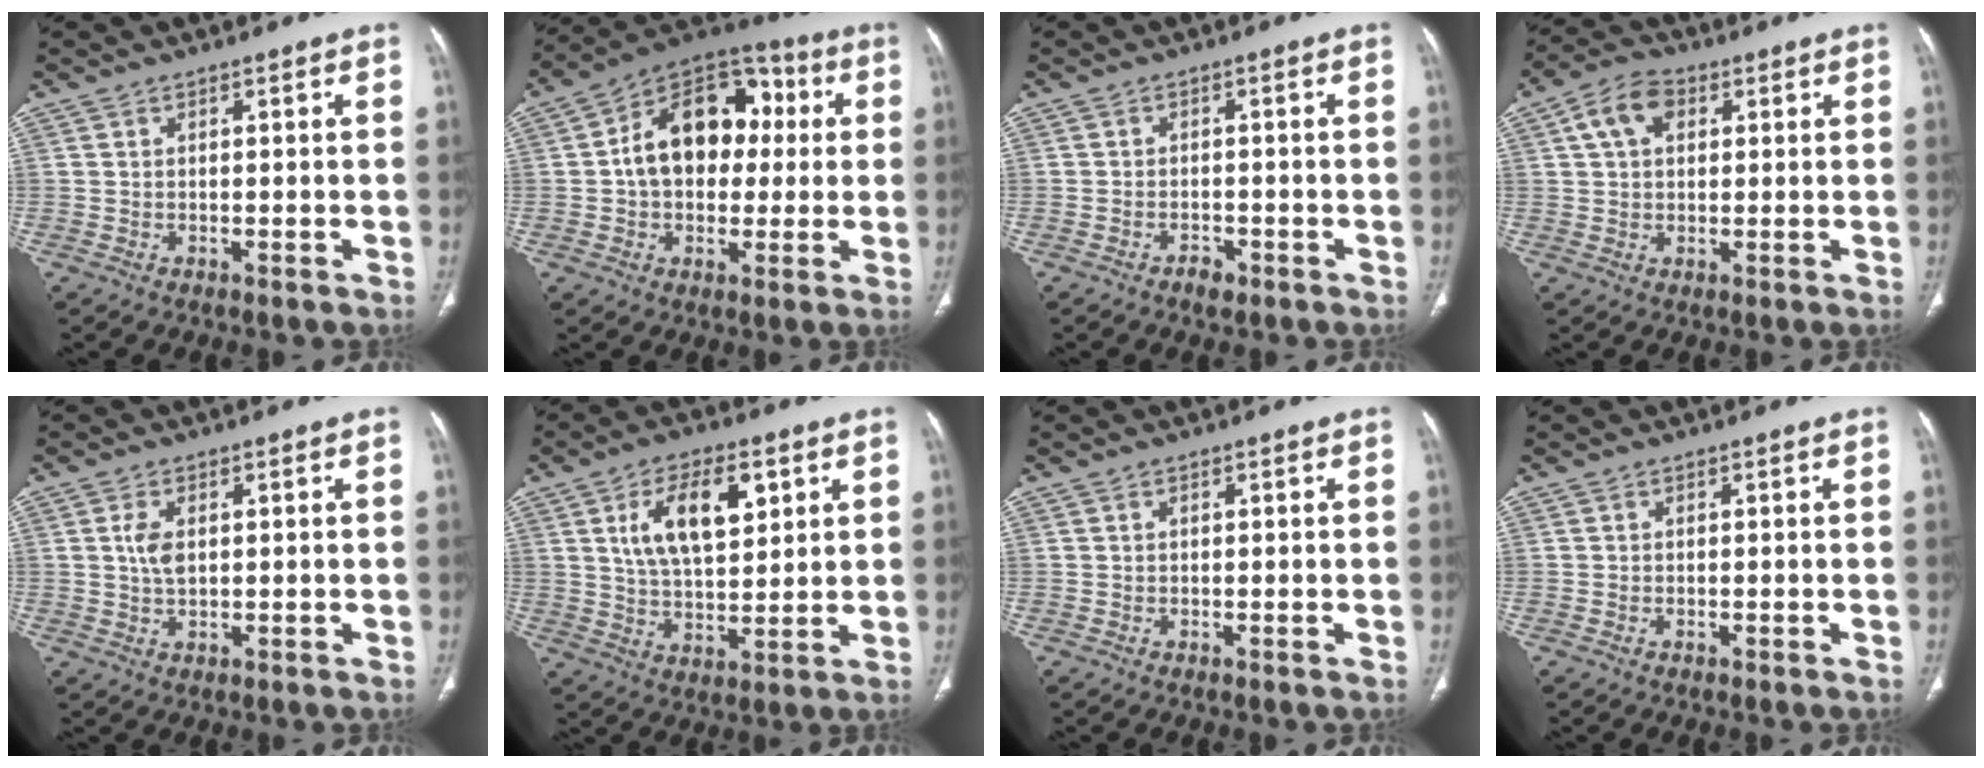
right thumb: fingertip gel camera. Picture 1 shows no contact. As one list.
[{"total": 17.9, "force": [1.8, 12.5, 12.7], "torque": [-0.152, 0.034, 0.019]}, {"total": 1.9, "force": [-1.3, 1.0, 0.9], "torque": [-0.013, 0.005, -0.020]}, {"total": 7.3, "force": [2.4, 4.9, 4.8], "torque": [-0.078, 0.012, 0.037]}, {"total": 3.8, "force": [0.8, 2.1, 3.1], "torque": [-0.062, -0.003, 0.017]}, {"total": 13.2, "force": [4.7, 6.6, 10.4], "torque": [-0.158, -0.013, 0.087]}, {"total": 0.0}, {"total": 0.0}]